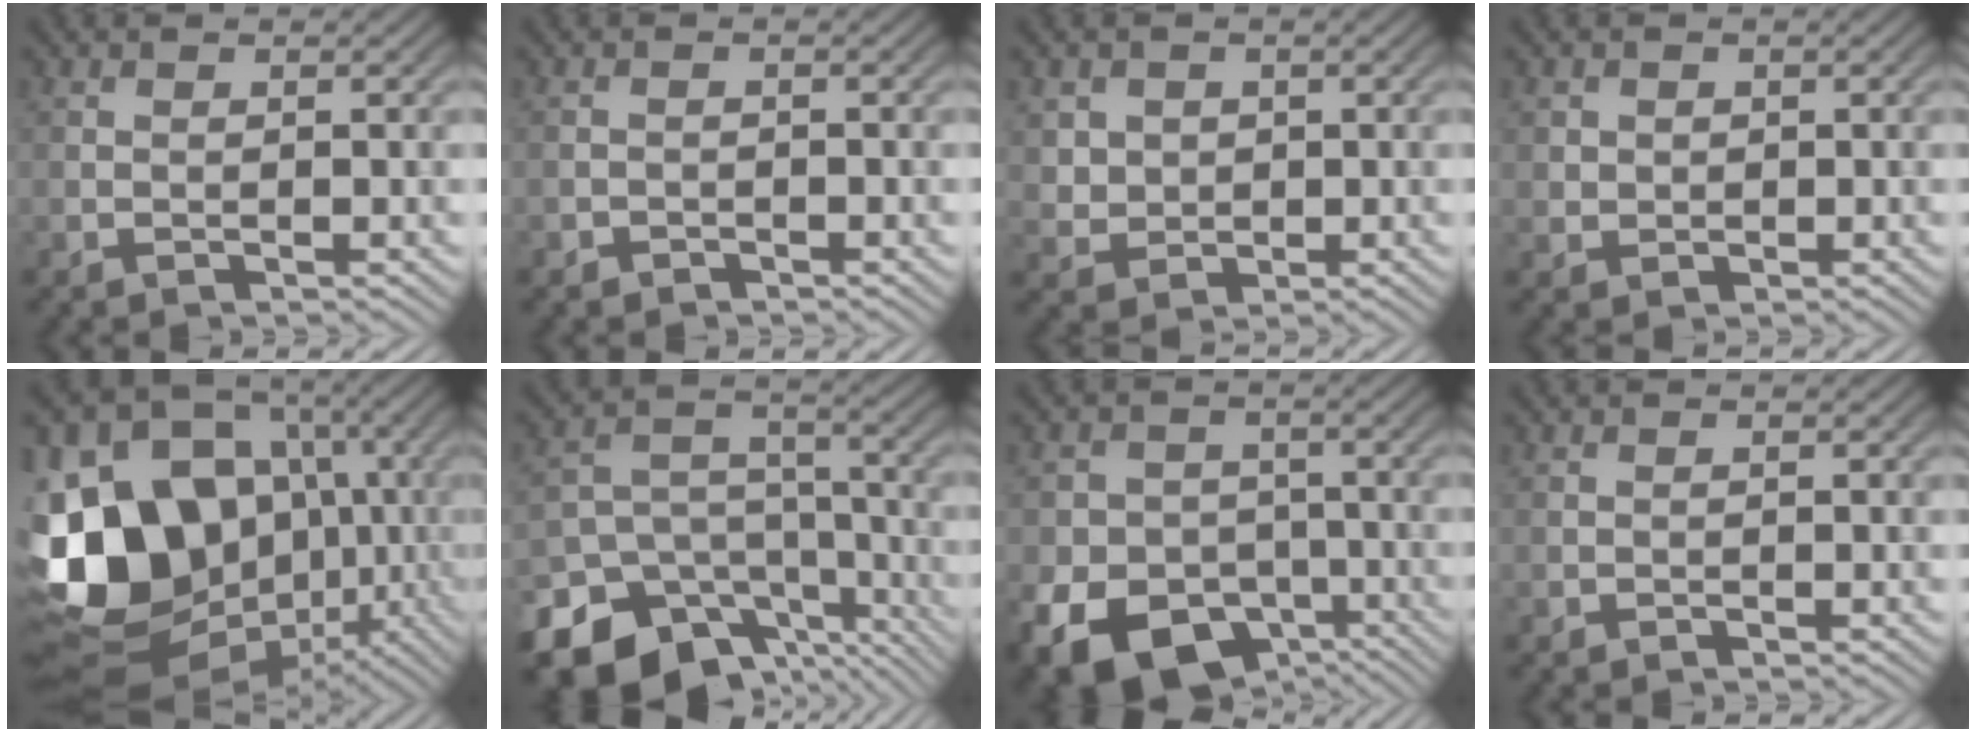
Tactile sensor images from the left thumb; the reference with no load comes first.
{"total": 0.9, "force": [-0.7, 0.5, 0.1], "torque": [0.000, 0.000, -0.016]}
{"total": 3.6, "force": [1.2, 3.2, 1.0], "torque": [-0.041, -0.012, 0.032]}
{"total": 1.9, "force": [0.4, 1.8, 0.5], "torque": [-0.014, -0.006, 0.009]}
{"total": 20.0, "force": [-2.2, 16.0, 11.9], "torque": [-0.272, -0.016, -0.035]}
{"total": 18.7, "force": [-12.4, 12.6, 6.1], "torque": [-0.147, -0.064, -0.161]}
{"total": 15.1, "force": [-7.6, 11.5, 6.1], "torque": [-0.122, -0.055, -0.134]}
{"total": 0.0}